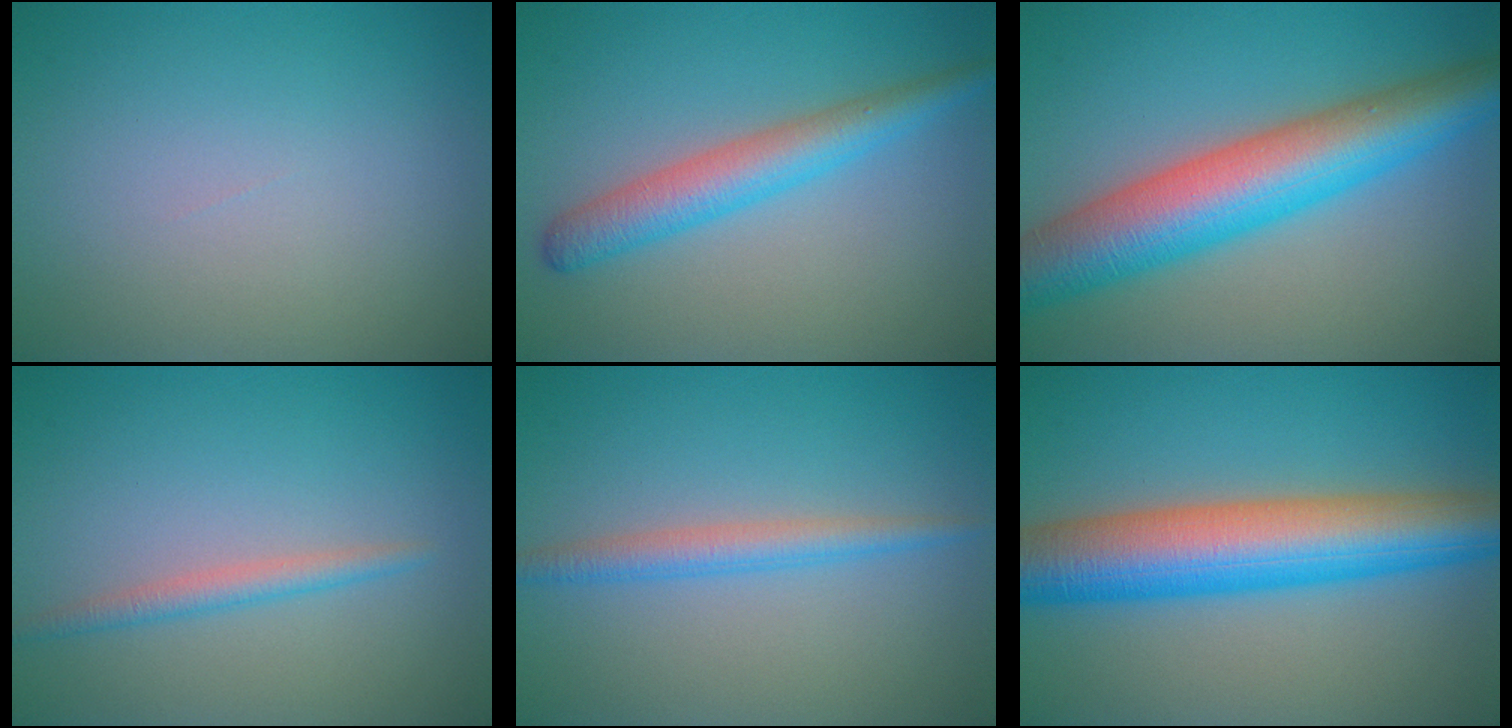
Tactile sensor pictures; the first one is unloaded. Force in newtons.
{"total": 4.3, "press": 4.3, "slide": 0.1}
{"total": 10.2, "press": 10.2, "slide": 0.3}
{"total": 1.8, "press": 1.7, "slide": 0.1}
{"total": 2.5, "press": 2.5, "slide": 0.0}
{"total": 10.6, "press": 10.6, "slide": 0.2}